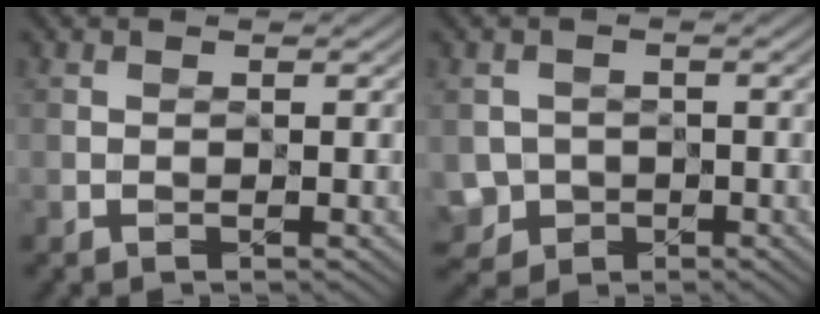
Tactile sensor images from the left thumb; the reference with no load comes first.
{"total": 2.8, "force": [-1.1, 2.5, -0.1], "torque": [-0.003, -0.005, -0.026]}